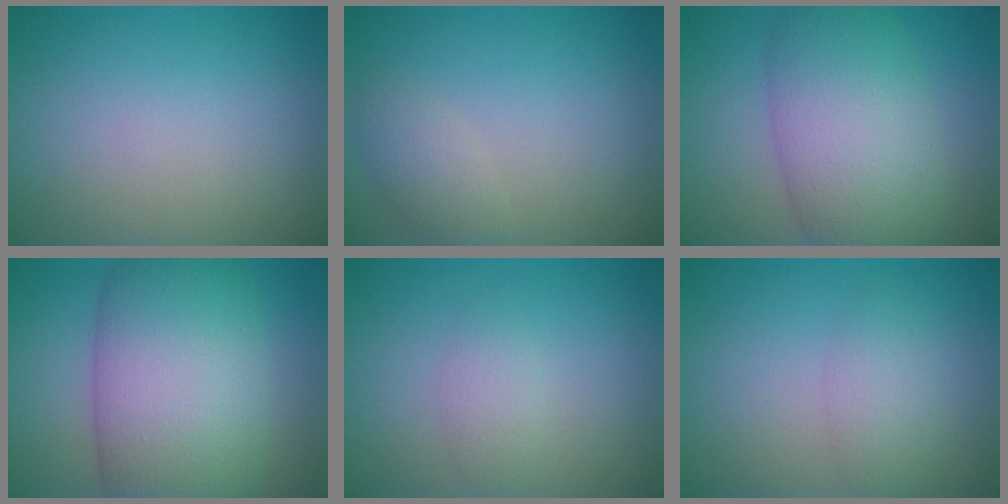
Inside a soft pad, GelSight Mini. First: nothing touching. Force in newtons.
{"total": 1.9, "press": 1.9, "slide": 0.2}
{"total": 9.1, "press": 9.1, "slide": 0.2}
{"total": 13.6, "press": 13.5, "slide": 0.6}
{"total": 1.5, "press": 1.5, "slide": 0.0}
{"total": 2.3, "press": 2.3, "slide": 0.1}